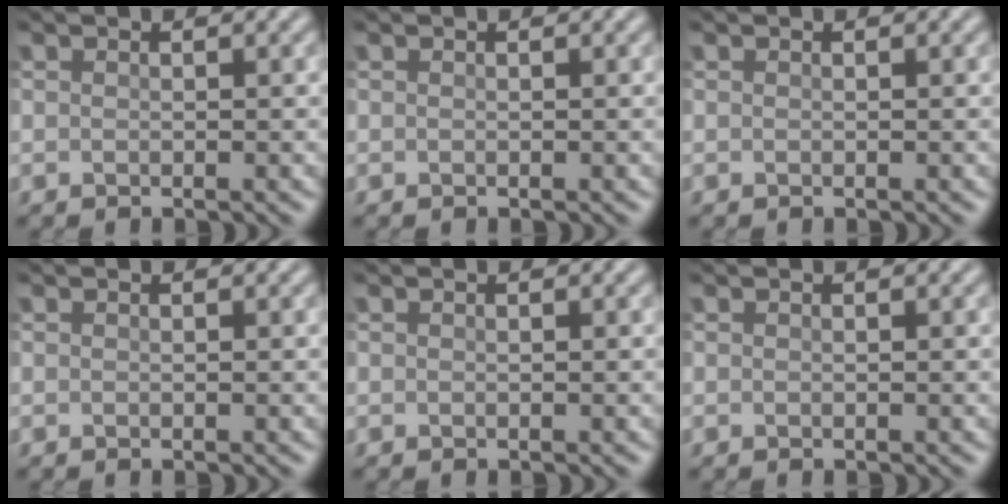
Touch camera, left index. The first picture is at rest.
{"total": 0.0}
{"total": 0.0}
{"total": 0.0}
{"total": 0.0}
{"total": 0.0}